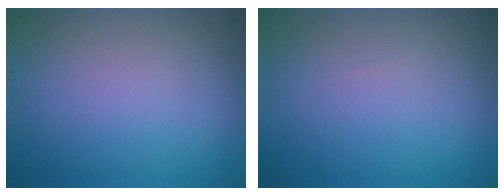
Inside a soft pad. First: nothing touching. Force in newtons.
{"total": 0.0}